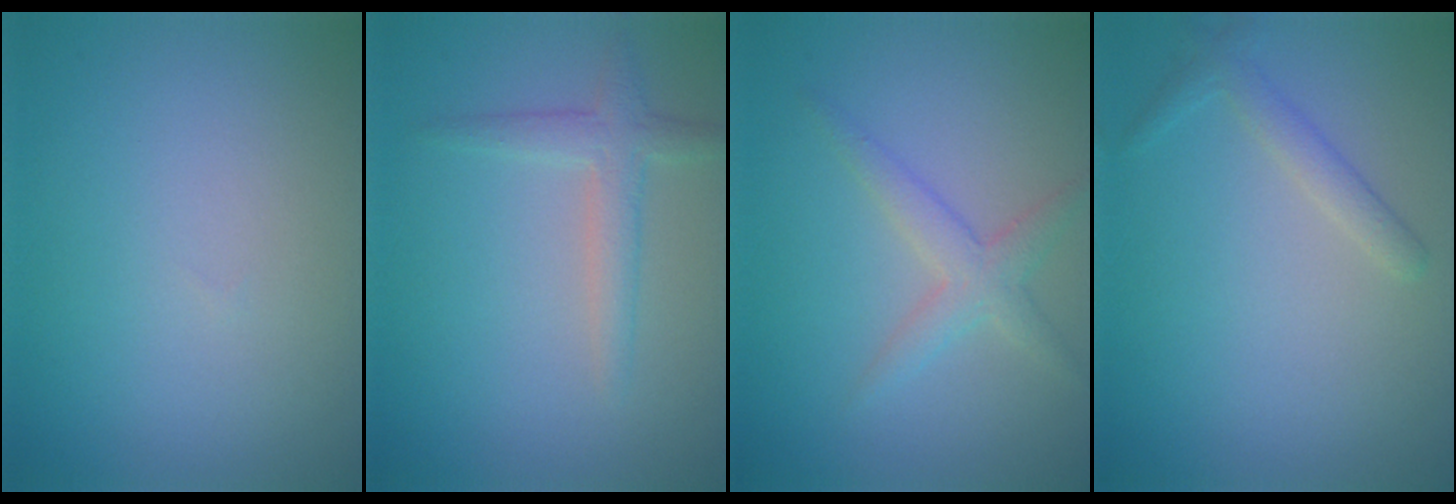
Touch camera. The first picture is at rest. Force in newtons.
{"total": 2.3, "press": 2.3, "slide": 0.1}
{"total": 2.5, "press": 2.5, "slide": 0.1}
{"total": 1.6, "press": 1.6, "slide": 0.1}